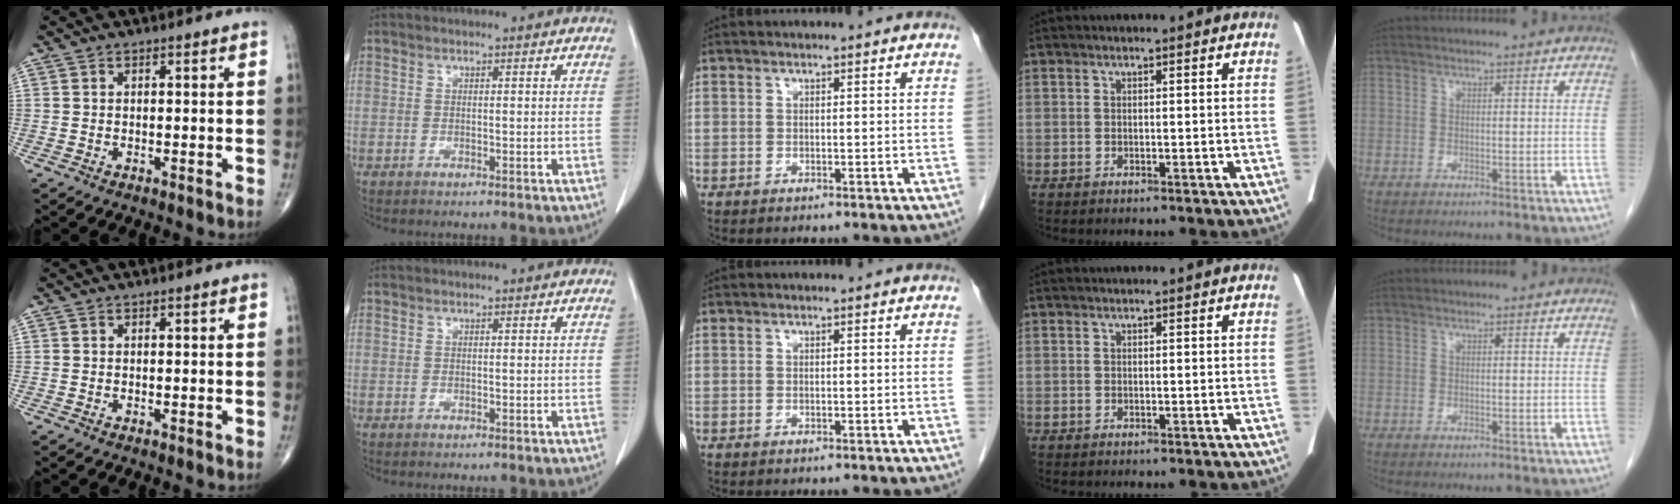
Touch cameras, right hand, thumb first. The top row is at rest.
{}